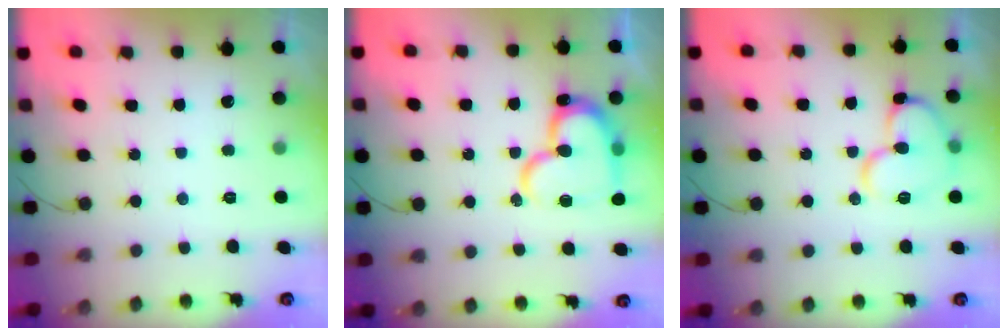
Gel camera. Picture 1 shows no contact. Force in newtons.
{"total": 19.1, "press": 19.0, "slide": 1.9}
{"total": 12.9, "press": 12.8, "slide": 1.8}